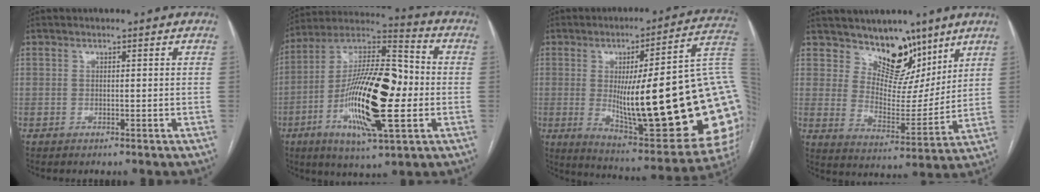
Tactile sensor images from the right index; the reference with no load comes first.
{"total": 21.5, "force": [-3.7, 5.1, 20.6], "torque": [-0.389, 0.005, -0.065]}
{"total": 33.6, "force": [-0.6, 4.8, 33.2], "torque": [-0.373, -0.003, -0.007]}
{"total": 10.9, "force": [8.6, 5.5, 3.9], "torque": [-0.050, -0.006, 0.151]}